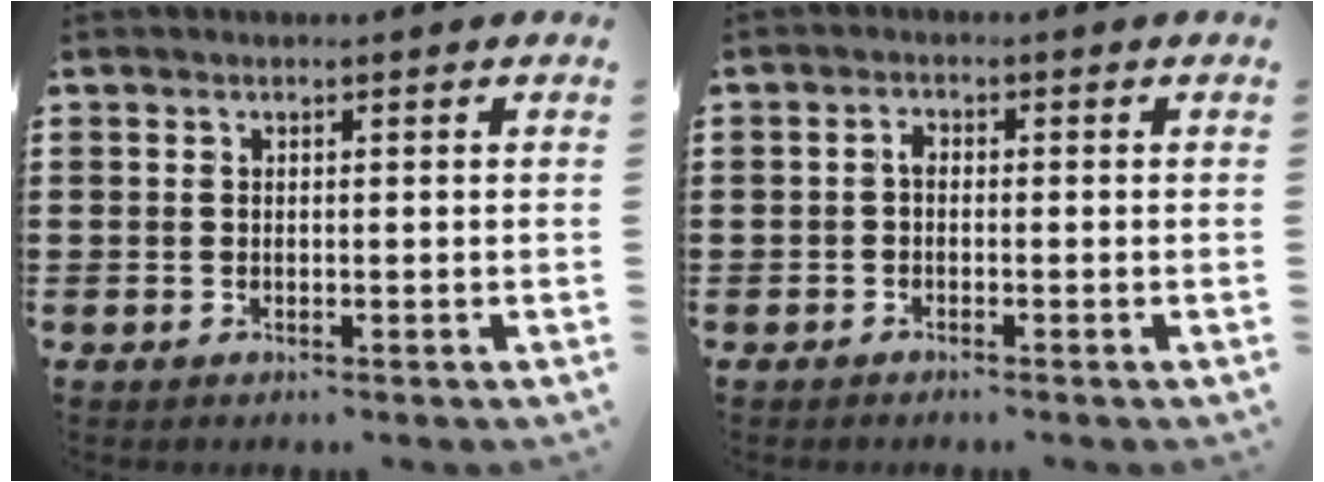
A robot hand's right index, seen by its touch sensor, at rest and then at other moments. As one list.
[{"total": 1.2, "force": [-0.5, 0.7, 0.8], "torque": [-0.018, 0.004, -0.011]}]